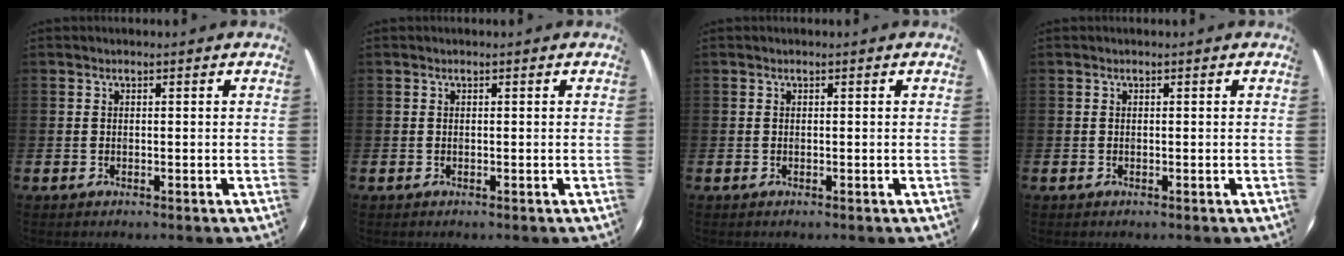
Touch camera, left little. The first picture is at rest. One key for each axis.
{"total": 0.0}
{"total": 0.0}
{"total": 0.0}